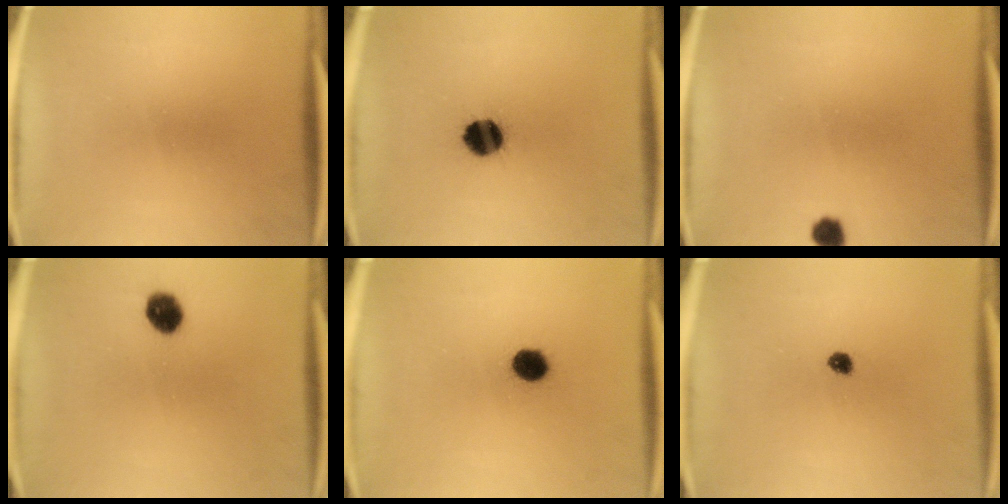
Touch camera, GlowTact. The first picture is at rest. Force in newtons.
{"total": 8.2}
{"total": 2.4}
{"total": 5.4}
{"total": 5.3}
{"total": 1.9}